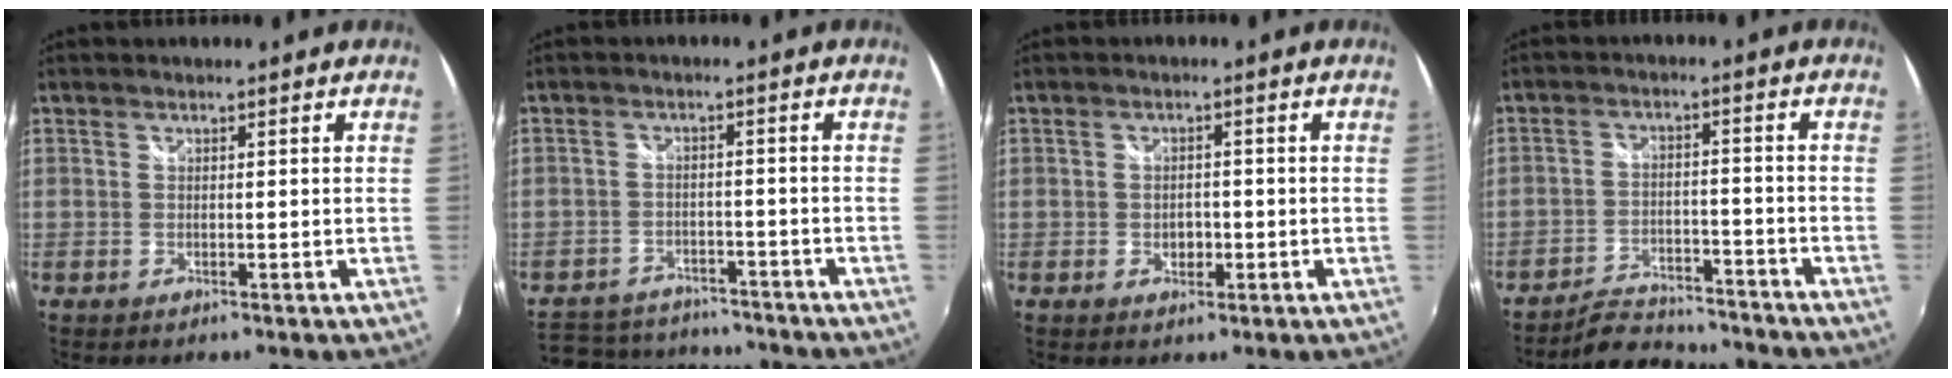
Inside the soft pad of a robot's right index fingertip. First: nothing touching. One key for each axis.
{"total": 14.1, "fx": -11.8, "fy": 6.4, "fz": 4.3, "tx": -0.117, "ty": 0.020, "tz": -0.165}
{"total": 2.9, "fx": -0.8, "fy": 2.1, "fz": 1.8, "tx": -0.029, "ty": 0.000, "tz": -0.013}
{"total": 10.7, "fx": -10.0, "fy": 2.8, "fz": 2.6, "tx": -0.073, "ty": 0.008, "tz": -0.145}